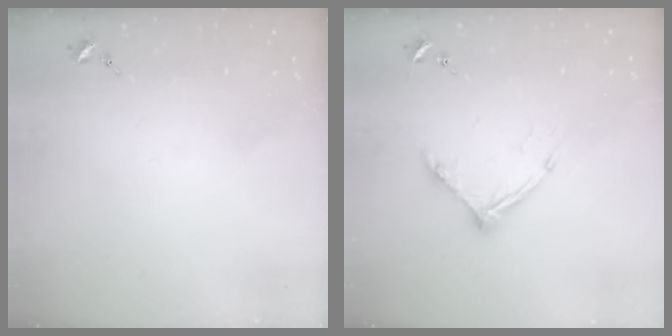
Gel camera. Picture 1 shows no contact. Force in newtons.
{"total": 10.5, "press": 10.5, "slide": 1.0}